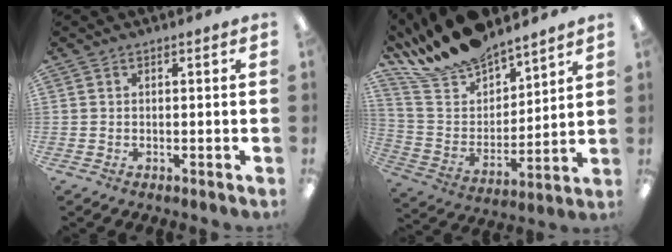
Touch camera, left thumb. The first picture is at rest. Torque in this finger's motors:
{"motor_torque": [1.17, -0.82, 1.39, -1.38, 0.22]}